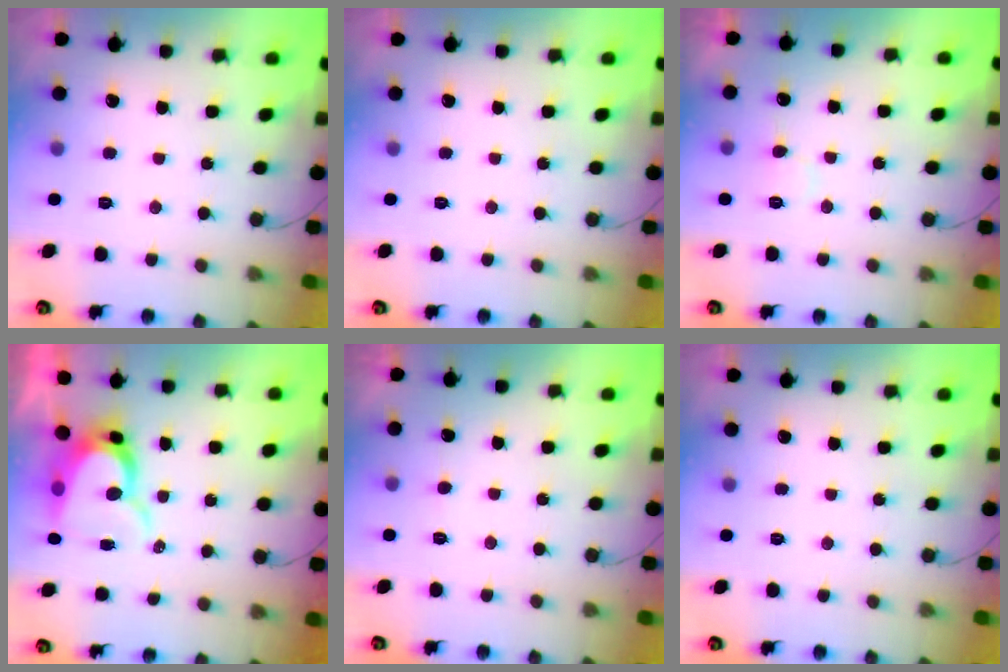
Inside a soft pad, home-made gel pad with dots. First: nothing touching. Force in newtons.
{"total": 0.0}
{"total": 6.7, "press": 6.6, "slide": 0.5}
{"total": 11.1, "press": 11.0, "slide": 1.0}
{"total": 3.3, "press": 3.3, "slide": 0.3}
{"total": 0.0}